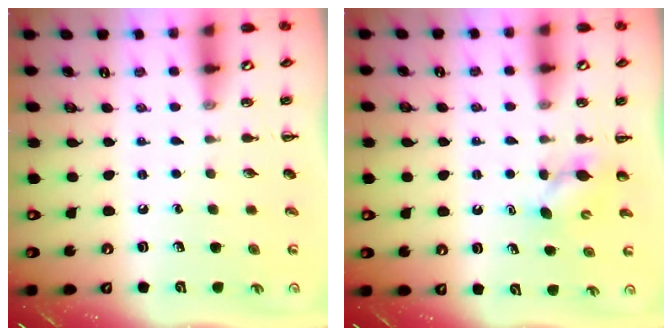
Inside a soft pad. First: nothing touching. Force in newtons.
{"total": 4.2, "press": 4.0, "slide": 1.1}